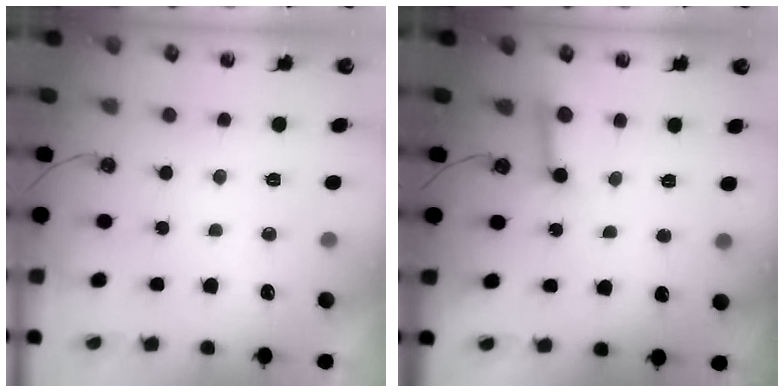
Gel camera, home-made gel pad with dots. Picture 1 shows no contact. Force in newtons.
{"total": 8.6, "press": 8.5, "slide": 0.9}